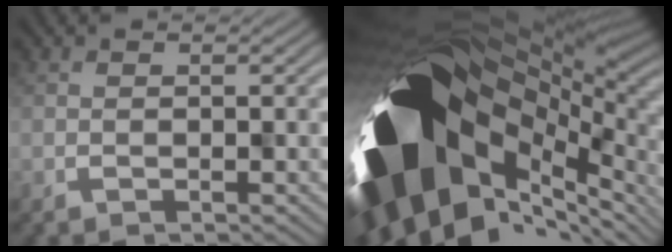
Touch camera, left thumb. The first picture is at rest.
{"total": 18.9, "force": [-0.8, 12.0, 14.6], "torque": [-0.299, -0.071, 0.010]}